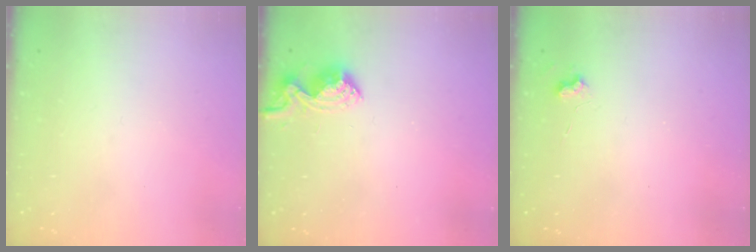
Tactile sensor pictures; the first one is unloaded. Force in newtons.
{"total": 9.1, "press": 9.1, "slide": 0.3}
{"total": 3.3, "press": 3.3, "slide": 0.5}